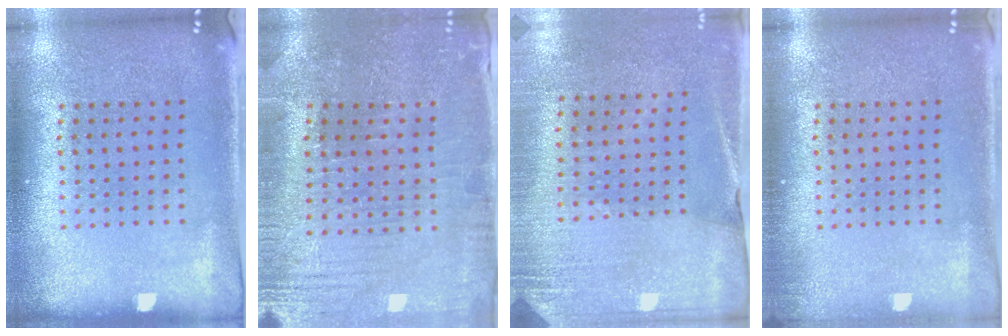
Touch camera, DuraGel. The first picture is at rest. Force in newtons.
{"total": 0.9, "press": 0.8, "slide": 0.4}
{"total": 2.7, "press": 2.6, "slide": 0.9}
{"total": 0.9, "press": 0.8, "slide": 0.3}